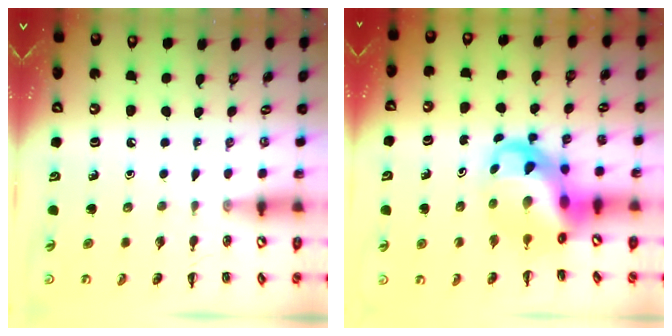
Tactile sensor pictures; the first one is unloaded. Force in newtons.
{"total": 8.4, "press": 8.1, "slide": 2.3}